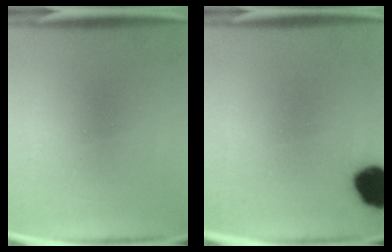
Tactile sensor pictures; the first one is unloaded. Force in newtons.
{"total": 11.4}